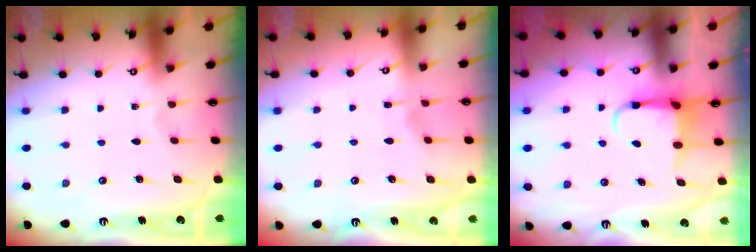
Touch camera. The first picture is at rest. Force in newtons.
{"total": 2.6, "press": 2.6, "slide": 0.4}
{"total": 4.4, "press": 4.4, "slide": 0.2}